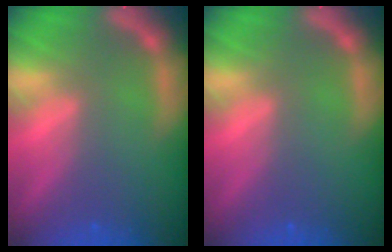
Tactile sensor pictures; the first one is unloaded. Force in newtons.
{"total": 0.0}